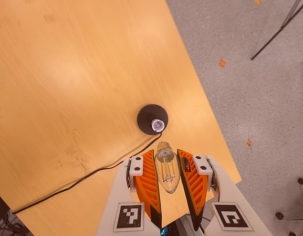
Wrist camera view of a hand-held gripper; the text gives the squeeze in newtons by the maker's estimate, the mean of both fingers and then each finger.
{"total": 11.7, "left": 12.0, "right": 11.3}